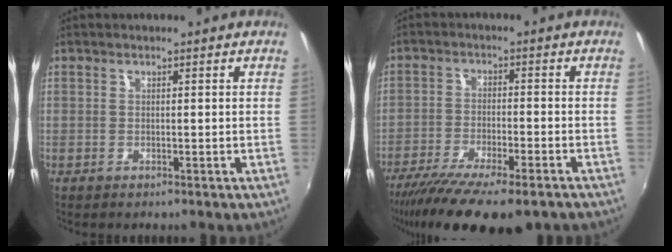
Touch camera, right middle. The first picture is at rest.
{"total": 16.7, "force": [-12.5, 4.0, 10.2], "torque": [-0.202, -0.059, -0.200]}